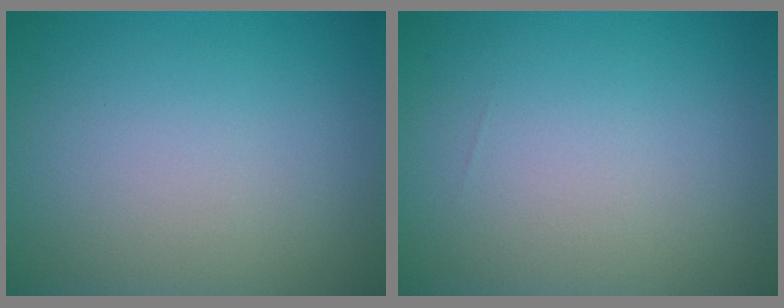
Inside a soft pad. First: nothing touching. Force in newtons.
{"total": 0.0}